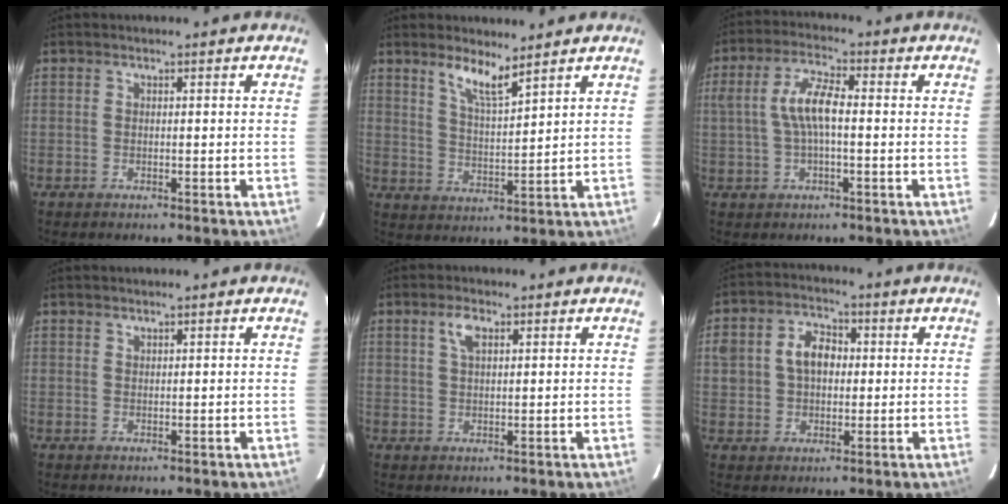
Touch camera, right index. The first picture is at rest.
{"total": 6.0, "force": [4.7, 0.9, 3.7], "torque": [-0.070, -0.006, 0.089]}
{"total": 7.1, "force": [-0.1, 2.4, 6.7], "torque": [-0.131, 0.012, 0.002]}
{"total": 0.5, "force": [0.5, 0.2, 0.0], "torque": [-0.001, 0.002, 0.011]}
{"total": 3.3, "force": [1.6, 1.5, 2.5], "torque": [-0.048, 0.007, 0.030]}
{"total": 7.7, "force": [1.1, 5.8, 5.0], "torque": [-0.098, 0.025, 0.020]}